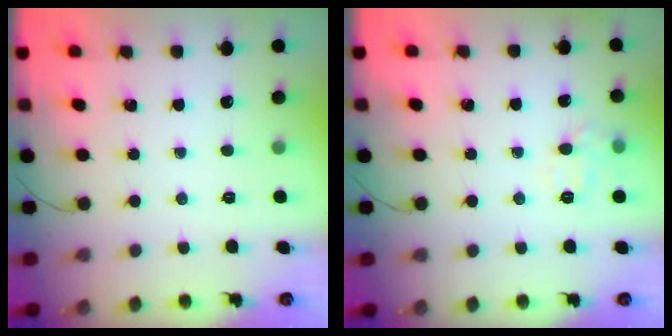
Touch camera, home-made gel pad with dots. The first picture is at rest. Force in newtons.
{"total": 6.8, "press": 6.7, "slide": 1.0}